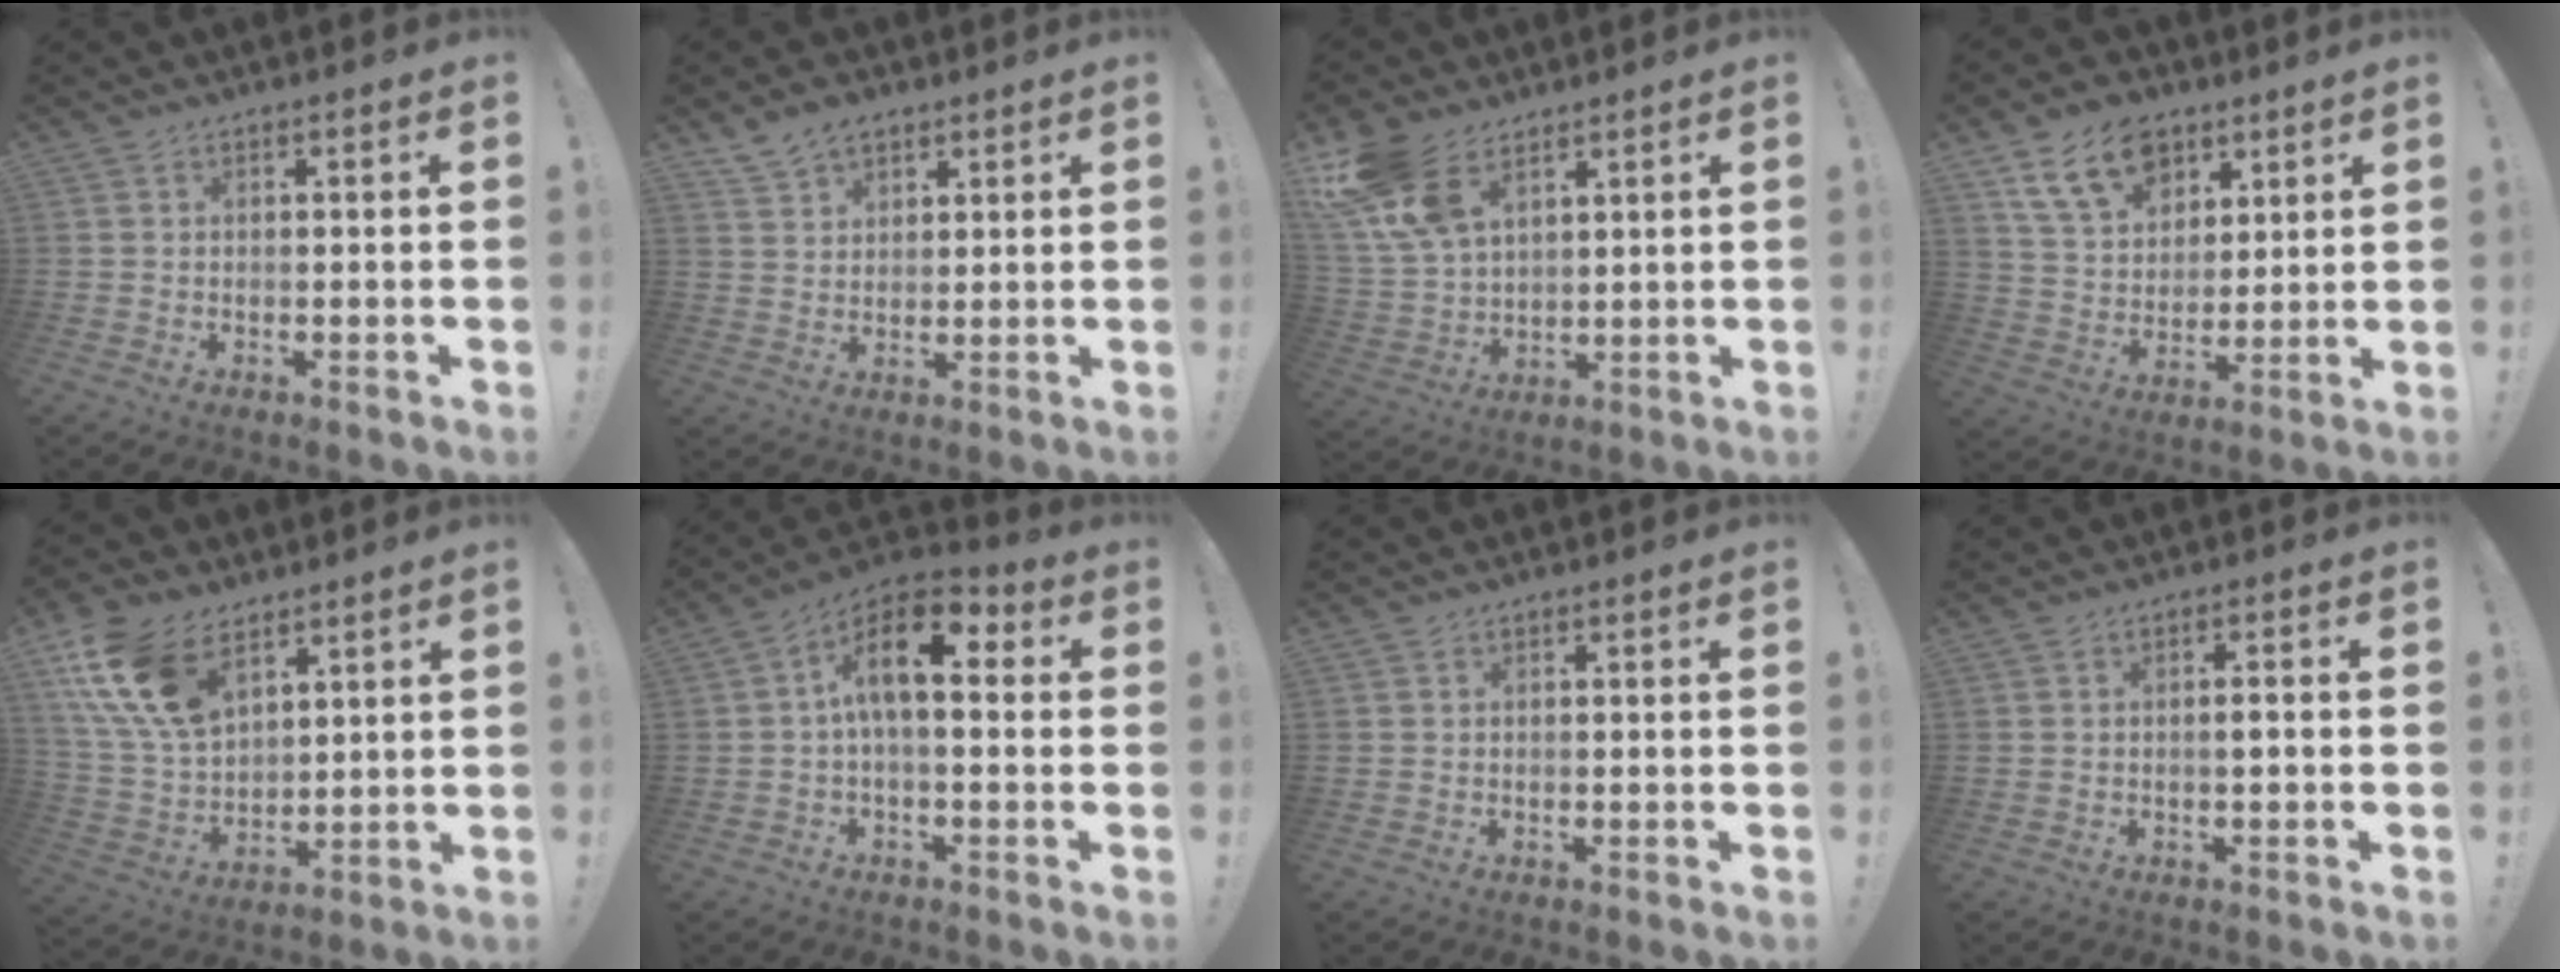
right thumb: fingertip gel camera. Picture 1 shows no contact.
{"total": 6.3, "force": [4.6, 3.9, 1.9], "torque": [-0.030, -0.020, 0.088]}
{"total": 13.9, "force": [8.5, 7.7, 7.8], "torque": [-0.170, -0.034, 0.166]}
{"total": 14.9, "force": [8.4, 10.1, 7.0], "torque": [-0.113, -0.037, 0.160]}
{"total": 17.6, "force": [9.6, 10.5, 10.3], "torque": [-0.221, -0.043, 0.183]}
{"total": 13.2, "force": [2.7, 5.7, 11.5], "torque": [-0.200, -0.002, 0.042]}
{"total": 0.0}
{"total": 1.7, "force": [-0.6, 0.1, 1.6], "torque": [-0.022, 0.000, -0.013]}